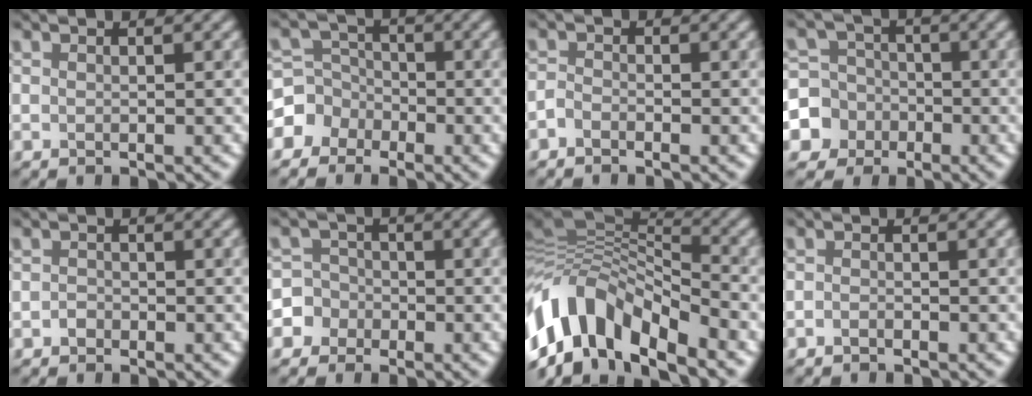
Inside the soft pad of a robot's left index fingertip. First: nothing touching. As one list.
[{"total": 3.4, "force": [-1.7, 2.9, 0.1], "torque": [0.023, 0.015, -0.050]}, {"total": 1.0, "force": [-0.8, 0.4, 0.3], "torque": [-0.006, 0.004, -0.021]}, {"total": 5.5, "force": [-2.1, 5.1, 0.4], "torque": [-0.002, 0.009, -0.064]}, {"total": 0.6, "force": [-0.4, 0.5, 0.1], "torque": [-0.001, 0.004, -0.009]}, {"total": 4.5, "force": [-2.2, 4.0, -0.1], "torque": [0.028, 0.007, -0.057]}, {"total": 11.4, "force": [-5.6, 5.9, 8.1], "torque": [-0.149, 0.021, -0.116]}, {"total": 0.6, "force": [-0.6, 0.2, 0.2], "torque": [-0.003, 0.004, -0.013]}]